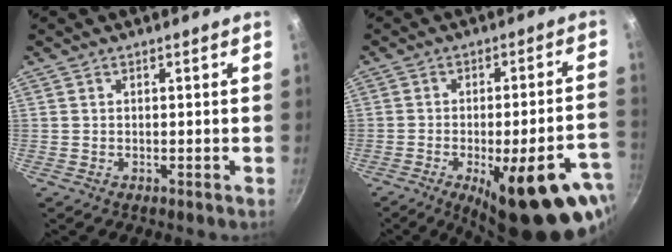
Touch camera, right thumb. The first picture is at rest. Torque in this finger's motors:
{"motor_torque": [2.62, 2.39, 2.04, -0.73, 0.14]}